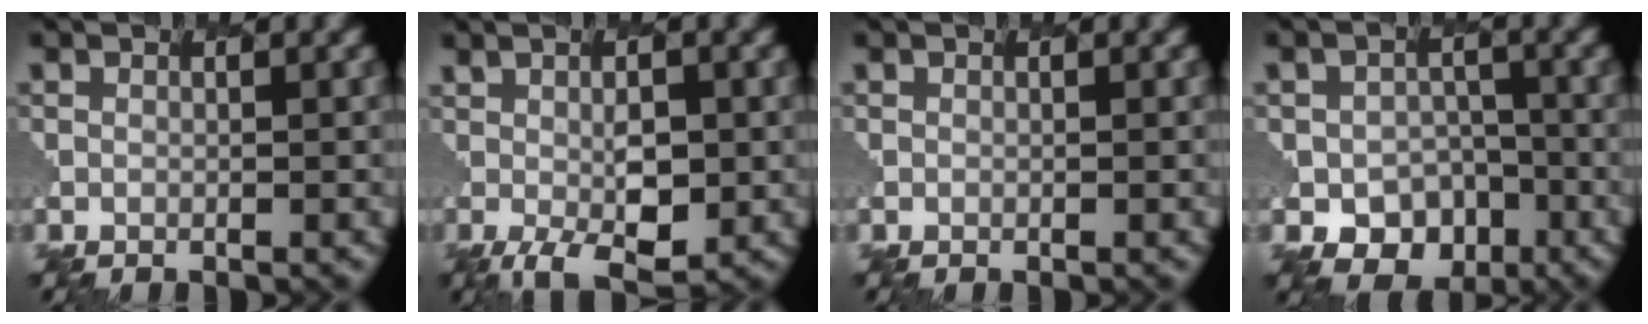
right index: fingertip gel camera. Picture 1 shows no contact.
{"total": 4.3, "force": [-0.8, 1.9, 3.8], "torque": [-0.082, -0.011, -0.006]}
{"total": 0.0}
{"total": 5.4, "force": [-3.1, 4.0, 1.8], "torque": [-0.027, -0.011, -0.034]}